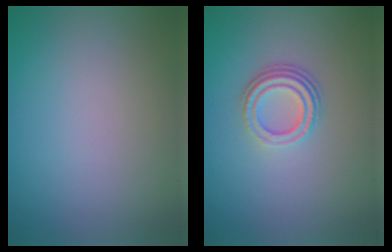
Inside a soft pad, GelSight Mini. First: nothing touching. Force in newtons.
{"total": 3.3, "press": 2.4, "slide": 2.3}